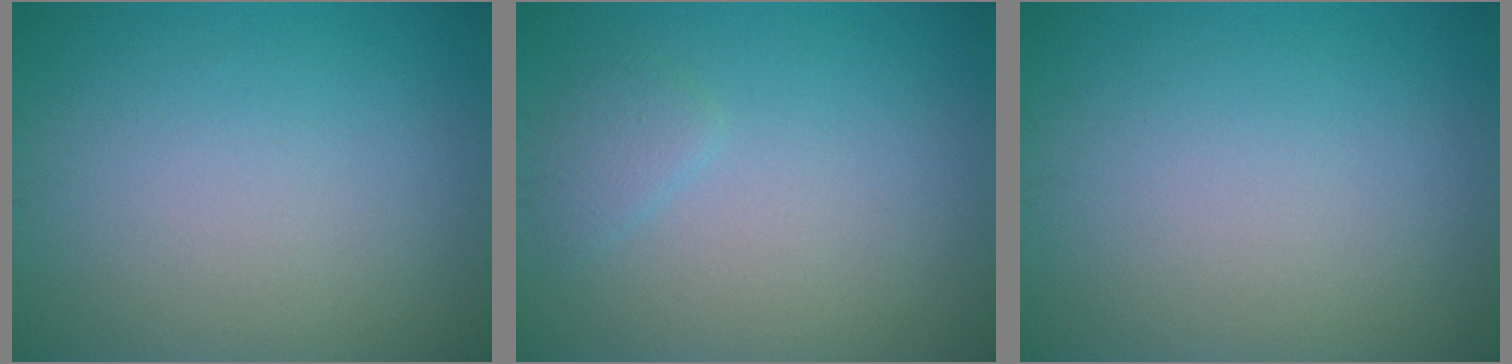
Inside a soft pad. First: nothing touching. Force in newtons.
{"total": 1.3, "press": 1.2, "slide": 0.2}
{"total": 0.0}